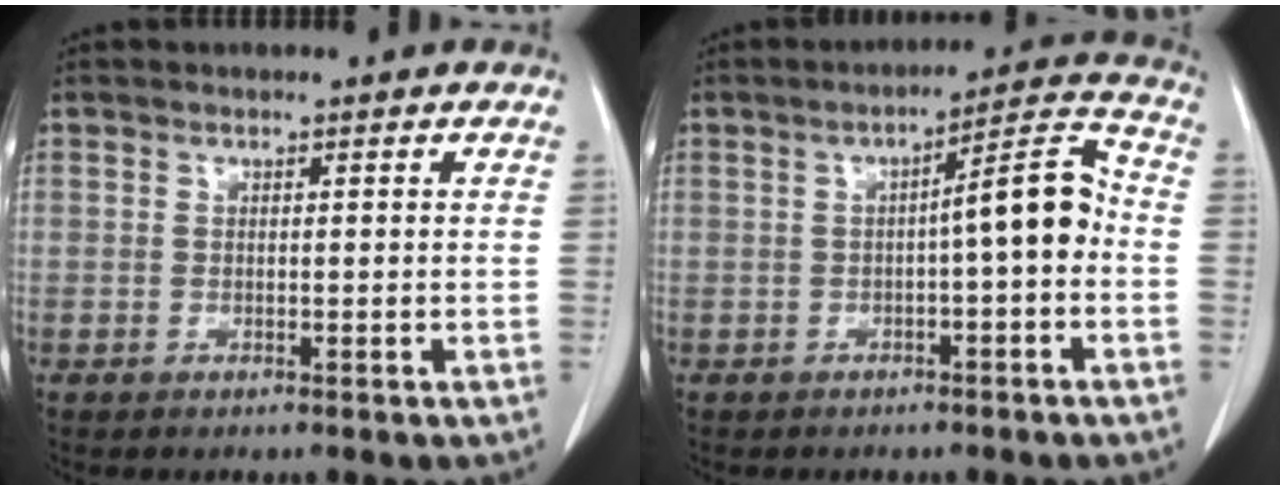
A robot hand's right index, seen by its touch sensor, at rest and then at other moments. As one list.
[{"total": 7.5, "force": [-0.9, 0.9, 7.4], "torque": [-0.103, 0.028, -0.017]}]